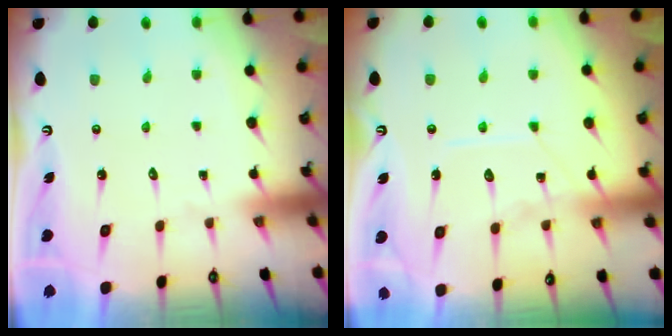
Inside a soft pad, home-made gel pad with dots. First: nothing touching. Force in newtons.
{"total": 9.9, "press": 9.8, "slide": 0.8}